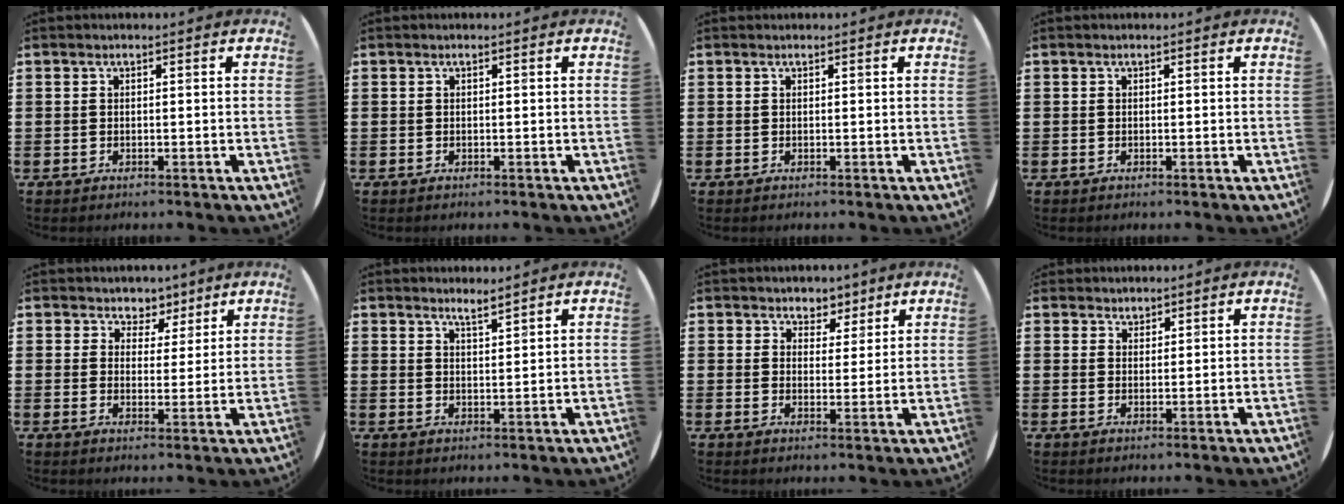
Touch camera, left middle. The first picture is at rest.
{"total": 0.0}
{"total": 0.0}
{"total": 0.0}
{"total": 3.9, "force": [3.1, 2.4, -0.1], "torque": [-0.006, -0.004, 0.055]}
{"total": 2.6, "force": [2.6, -0.3, 0.3], "torque": [-0.007, -0.009, 0.048]}
{"total": 3.5, "force": [3.0, 1.8, -0.2], "torque": [0.001, -0.005, 0.053]}
{"total": 1.7, "force": [1.5, 0.6, -0.2], "torque": [0.002, 0.003, 0.031]}